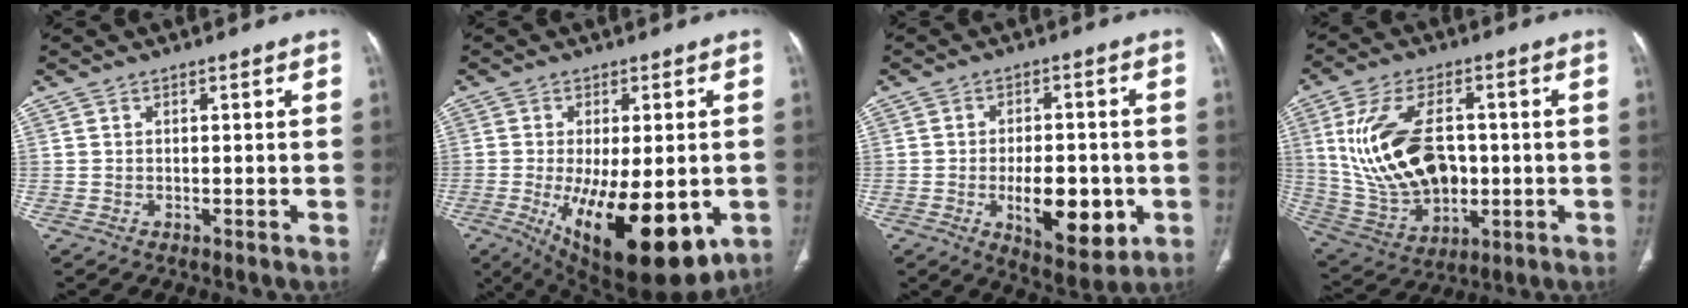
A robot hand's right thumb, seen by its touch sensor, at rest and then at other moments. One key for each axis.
{"total": 20.9, "fx": -6.4, "fy": 8.6, "fz": 18.0, "tx": -0.258, "ty": -0.025, "tz": -0.072}
{"total": 12.7, "fx": -3.3, "fy": 6.1, "fz": 10.6, "tx": -0.132, "ty": 0.001, "tz": -0.035}
{"total": 19.2, "fx": 1.3, "fy": 12.0, "fz": 14.9, "tx": -0.268, "ty": -0.002, "tz": 0.042}